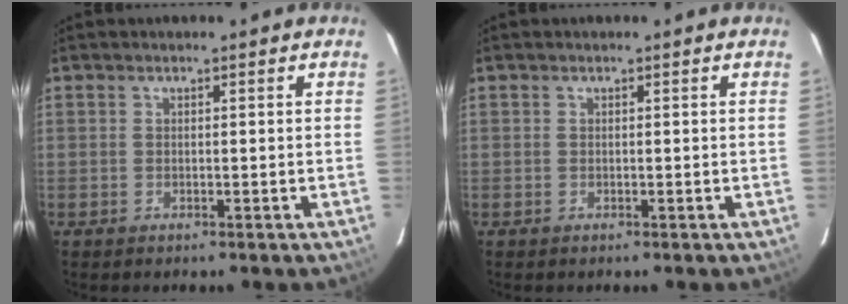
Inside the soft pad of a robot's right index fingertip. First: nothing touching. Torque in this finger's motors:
{"motor_torque": [0.00, 0.00, 0.03, 0.01]}